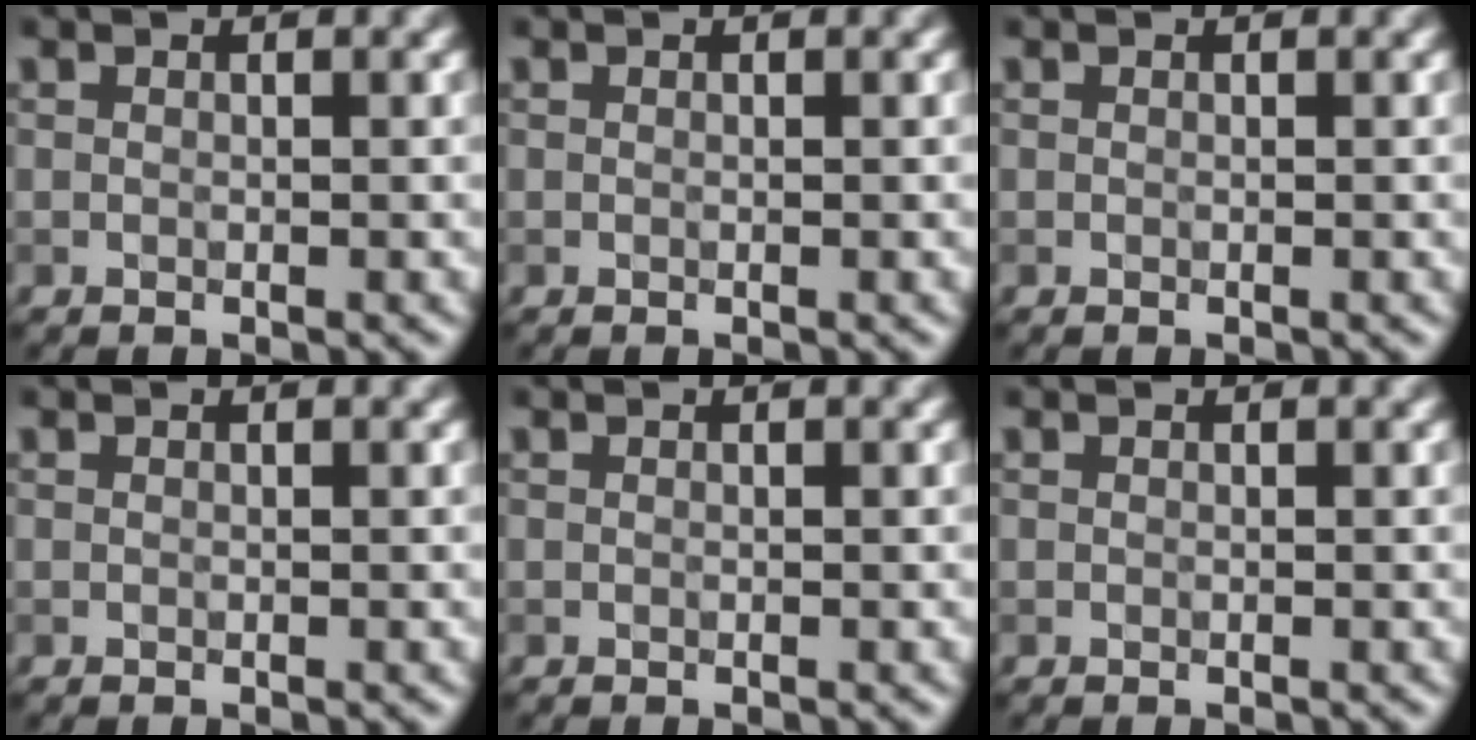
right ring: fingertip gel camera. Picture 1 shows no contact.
{"total": 0.0}
{"total": 0.0}
{"total": 0.0}
{"total": 0.0}
{"total": 0.0}